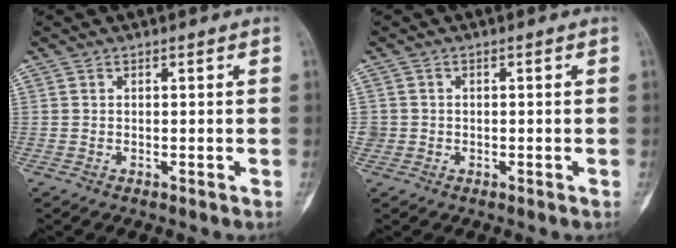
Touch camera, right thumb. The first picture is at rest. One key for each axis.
{"total": 1.5, "fx": -0.1, "fy": 1.5, "fz": 0.0, "tx": 0.010, "ty": 0.008, "tz": -0.007}